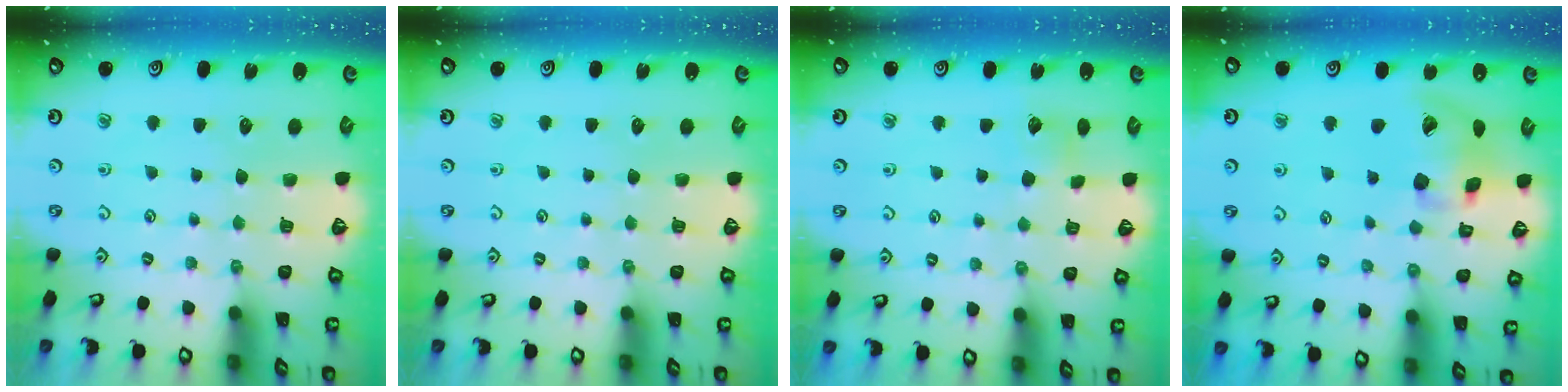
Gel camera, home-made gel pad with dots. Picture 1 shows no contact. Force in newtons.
{"total": 0.0}
{"total": 4.2, "press": 4.2, "slide": 0.6}
{"total": 15.2, "press": 15.0, "slide": 2.4}